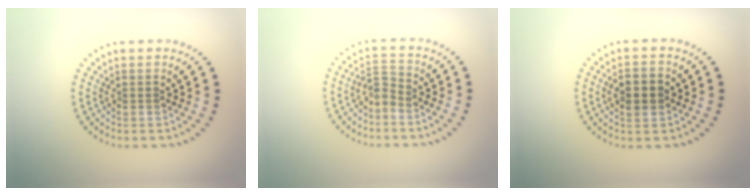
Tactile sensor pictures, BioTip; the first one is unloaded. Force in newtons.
{"total": 1.5, "press": 1.2, "slide": 0.9}
{"total": 2.9, "press": 2.9, "slide": 0.2}